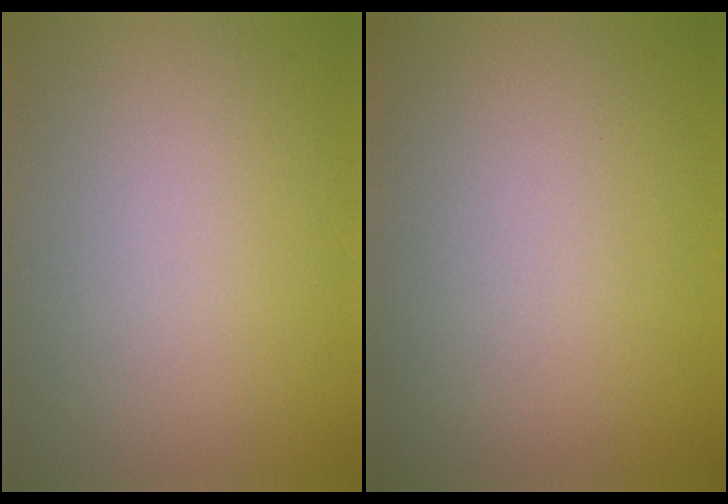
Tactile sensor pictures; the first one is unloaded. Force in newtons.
{"total": 0.0}